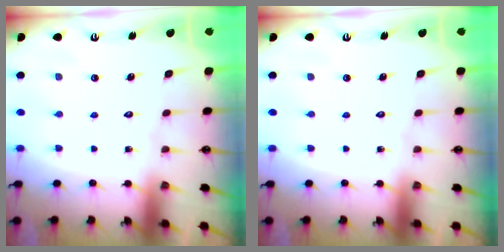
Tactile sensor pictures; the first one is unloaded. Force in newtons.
{"total": 0.0}